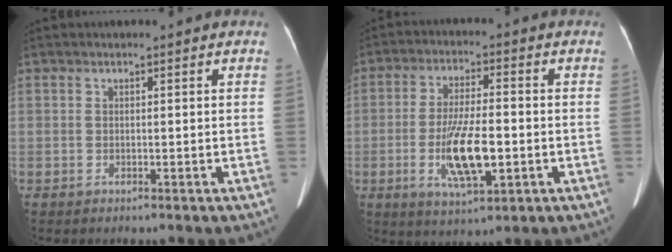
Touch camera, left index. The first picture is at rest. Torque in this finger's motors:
{"motor_torque": [0.93, 0.26, 0.25, 0.21]}